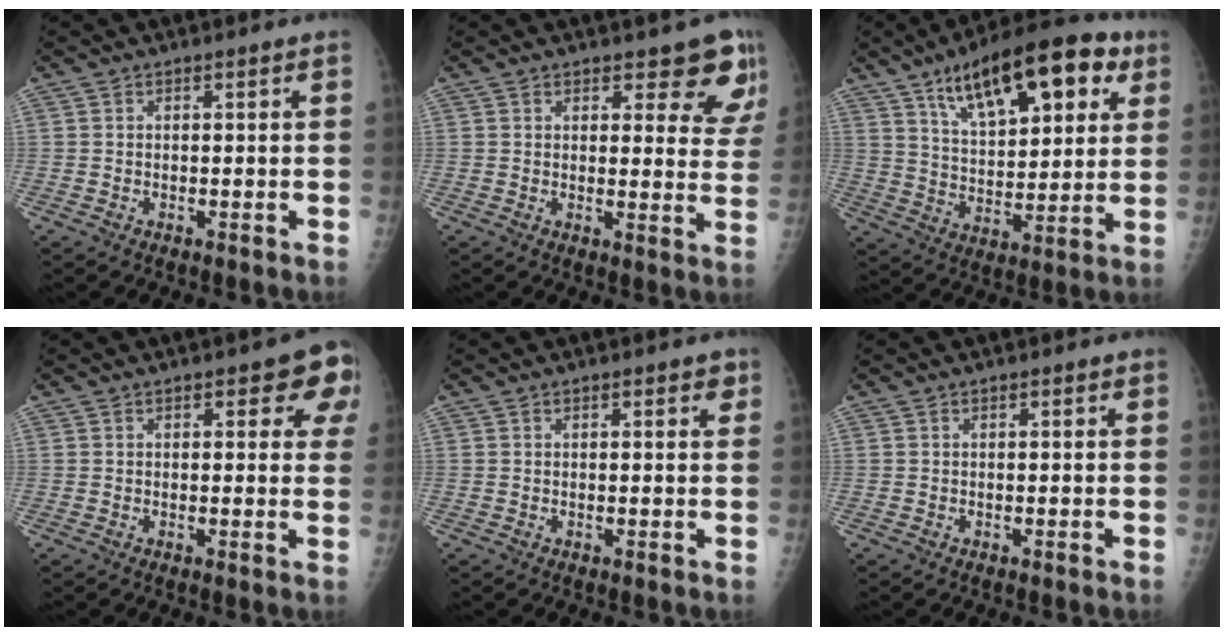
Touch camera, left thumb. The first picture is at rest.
{"total": 8.5, "force": [6.5, 3.4, 4.2], "torque": [-0.007, -0.043, 0.064]}
{"total": 21.2, "force": [10.4, 9.0, 16.1], "torque": [-0.207, -0.020, 0.167]}
{"total": 7.0, "force": [3.0, 3.1, 5.5], "torque": [-0.029, -0.005, 0.025]}
{"total": 1.9, "force": [1.0, 0.8, 1.4], "torque": [-0.006, -0.002, 0.010]}
{"total": 0.0}